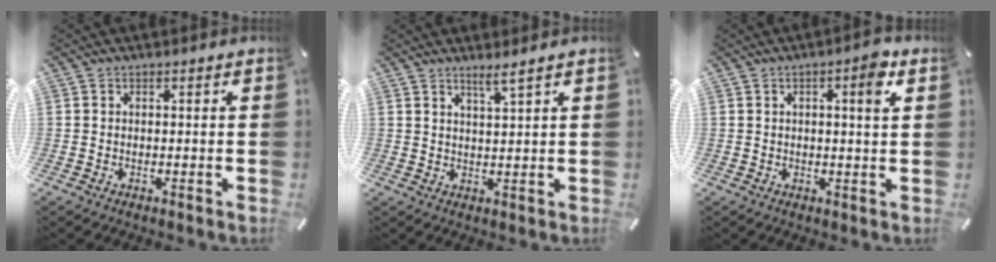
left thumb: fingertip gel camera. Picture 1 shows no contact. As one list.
[{"total": 3.4, "force": [2.8, -0.3, 1.9], "torque": [-0.043, -0.013, 0.049]}, {"total": 4.8, "force": [1.9, 0.9, 4.3], "torque": [-0.056, -0.007, 0.022]}]